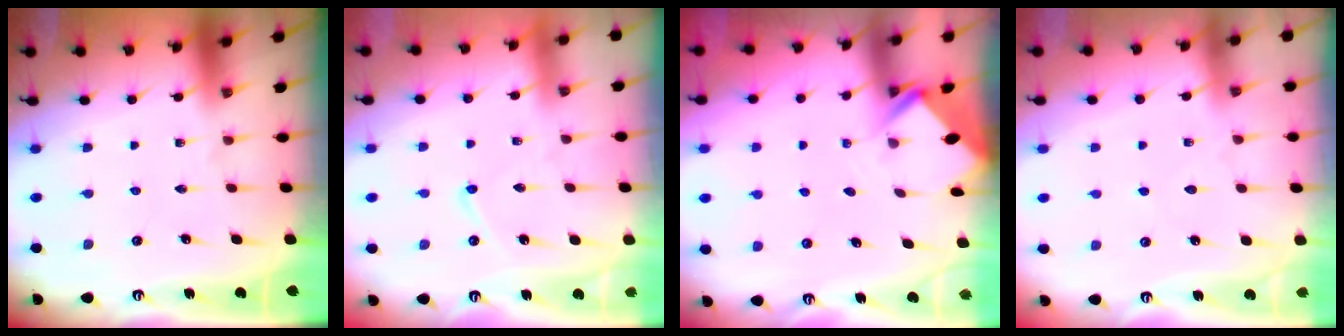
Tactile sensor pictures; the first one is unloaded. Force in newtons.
{"total": 4.4, "press": 4.4, "slide": 0.5}
{"total": 2.7, "press": 2.7, "slide": 0.2}
{"total": 4.5, "press": 4.5, "slide": 0.5}